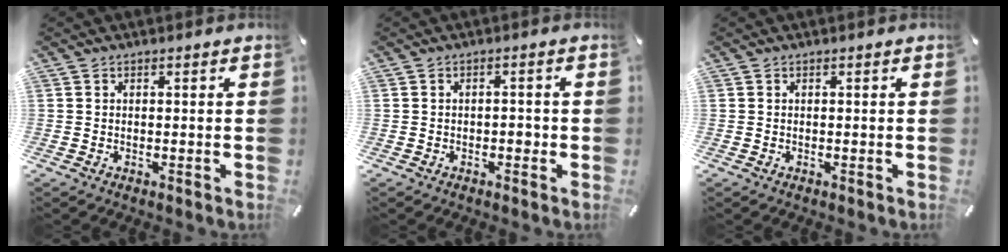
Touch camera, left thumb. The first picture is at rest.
{"total": 1.9, "force": [-0.6, 0.9, 1.5], "torque": [-0.027, 0.005, -0.013]}
{"total": 0.0}